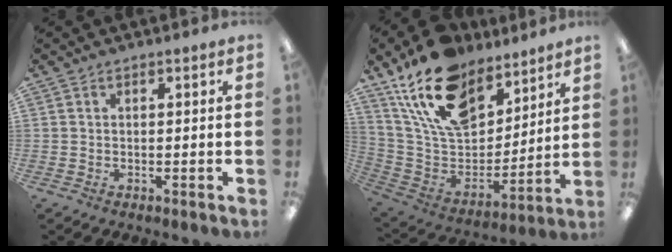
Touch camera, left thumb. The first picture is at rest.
{"total": 20.7, "force": [13.8, 11.2, 10.6], "torque": [-0.202, -0.070, 0.253]}